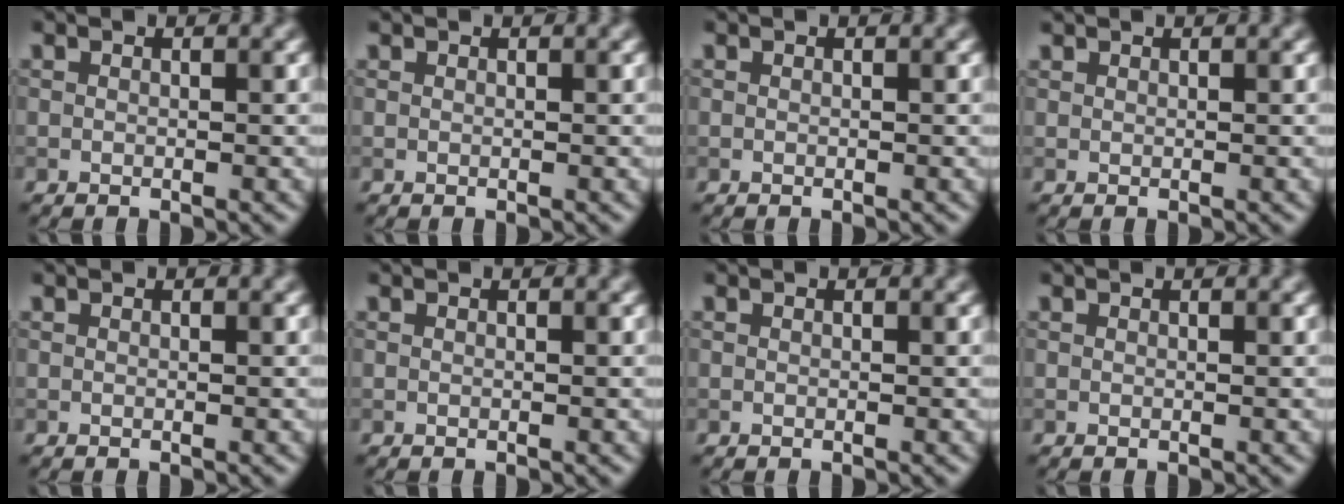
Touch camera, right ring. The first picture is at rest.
{"total": 0.0}
{"total": 0.0}
{"total": 0.7, "force": [0.6, 0.1, 0.0], "torque": [0.002, 0.002, 0.016]}
{"total": 0.0}
{"total": 0.0}
{"total": 0.0}
{"total": 0.0}